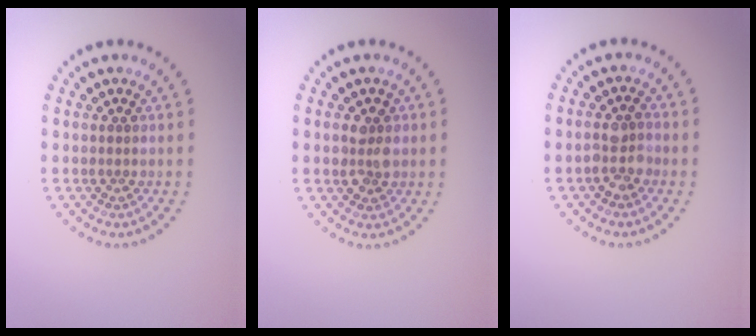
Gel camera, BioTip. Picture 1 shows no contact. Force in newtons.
{"total": 2.4, "press": 2.4, "slide": 0.5}
{"total": 2.3, "press": 2.1, "slide": 0.8}